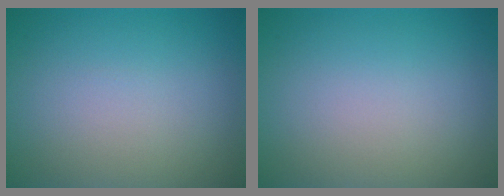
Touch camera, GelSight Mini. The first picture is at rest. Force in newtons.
{"total": 0.0}